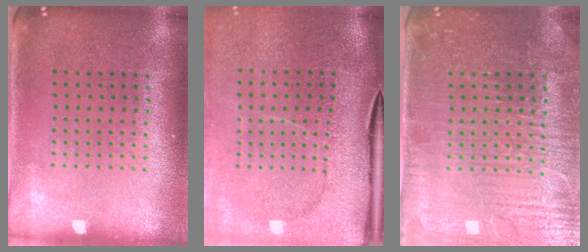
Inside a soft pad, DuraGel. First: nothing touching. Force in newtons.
{"total": 3.9, "press": 3.2, "slide": 2.3}
{"total": 4.7, "press": 4.5, "slide": 1.6}